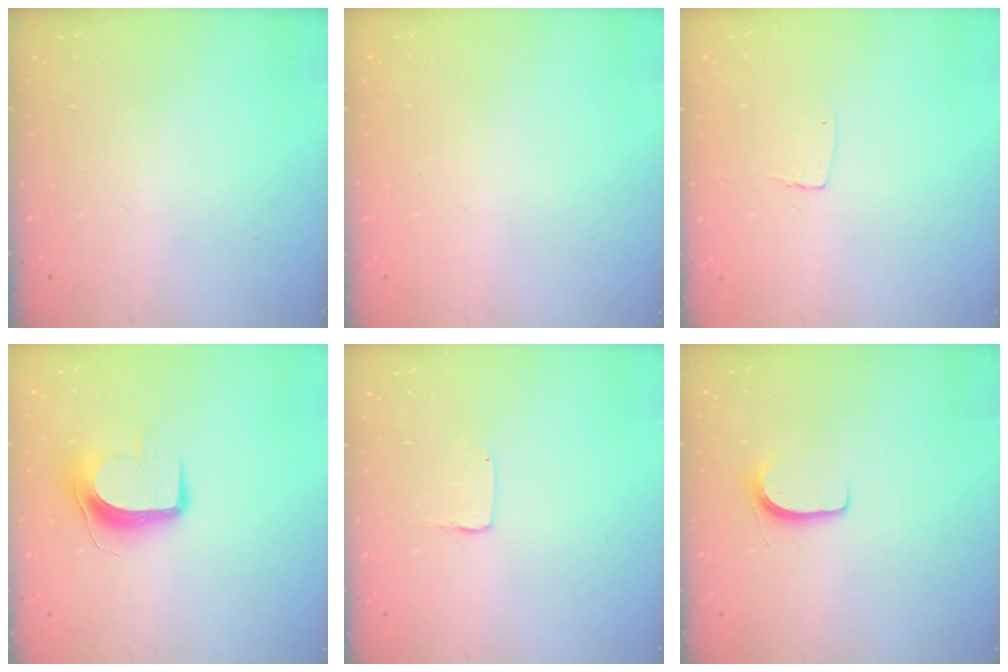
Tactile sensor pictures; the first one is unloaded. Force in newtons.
{"total": 0.8, "press": 0.4, "slide": 0.7}
{"total": 3.8, "press": 3.8, "slide": 0.2}
{"total": 9.3, "press": 9.2, "slide": 0.9}
{"total": 1.3, "press": 1.2, "slide": 0.1}
{"total": 5.8, "press": 5.8, "slide": 0.6}